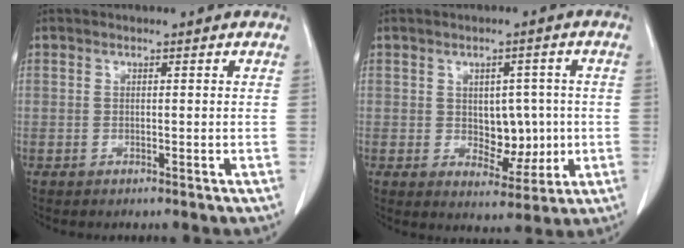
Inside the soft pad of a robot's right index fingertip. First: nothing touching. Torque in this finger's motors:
{"motor_torque": [0.03, 0.21, 0.08, 0.02]}